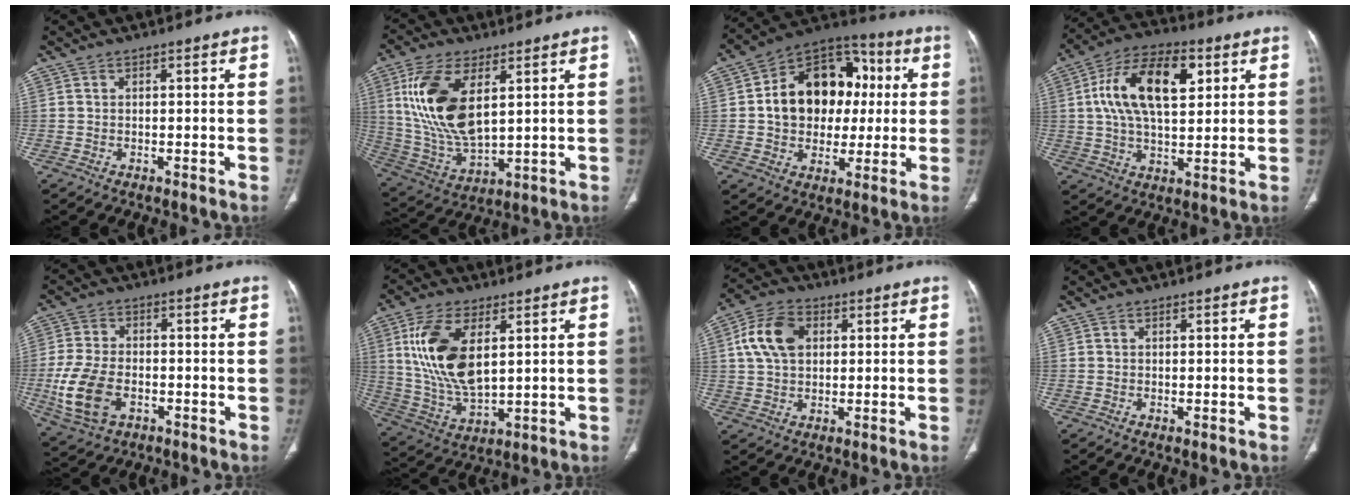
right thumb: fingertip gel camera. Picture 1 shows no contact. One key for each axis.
{"total": 17.5, "fx": 5.1, "fy": 8.7, "fz": 14.3, "tx": -0.287, "ty": -0.022, "tz": 0.109}
{"total": 19.5, "fx": 1.9, "fy": 14.8, "fz": 12.6, "tx": -0.150, "ty": 0.029, "tz": 0.028}
{"total": 17.1, "fx": 4.6, "fy": 8.9, "fz": 13.9, "tx": -0.234, "ty": 0.009, "tz": 0.075}
{"total": 11.5, "fx": -3.2, "fy": 7.4, "fz": 8.3, "tx": -0.176, "ty": 0.006, "tz": -0.055}
{"total": 16.1, "fx": 4.4, "fy": 8.1, "fz": 13.2, "tx": -0.263, "ty": -0.020, "tz": 0.093}
{"total": 10.0, "fx": 2.4, "fy": 6.9, "fz": 6.9, "tx": -0.125, "ty": 0.011, "tz": 0.039}
{"total": 0.0}